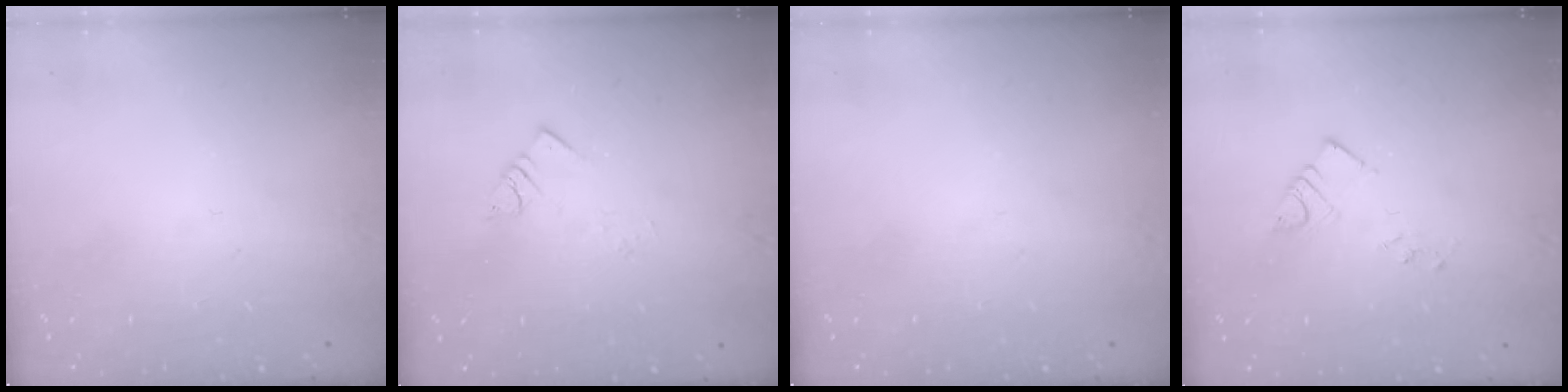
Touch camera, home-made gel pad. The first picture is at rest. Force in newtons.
{"total": 2.8, "press": 2.8, "slide": 0.3}
{"total": 0.0}
{"total": 4.0, "press": 3.9, "slide": 0.5}